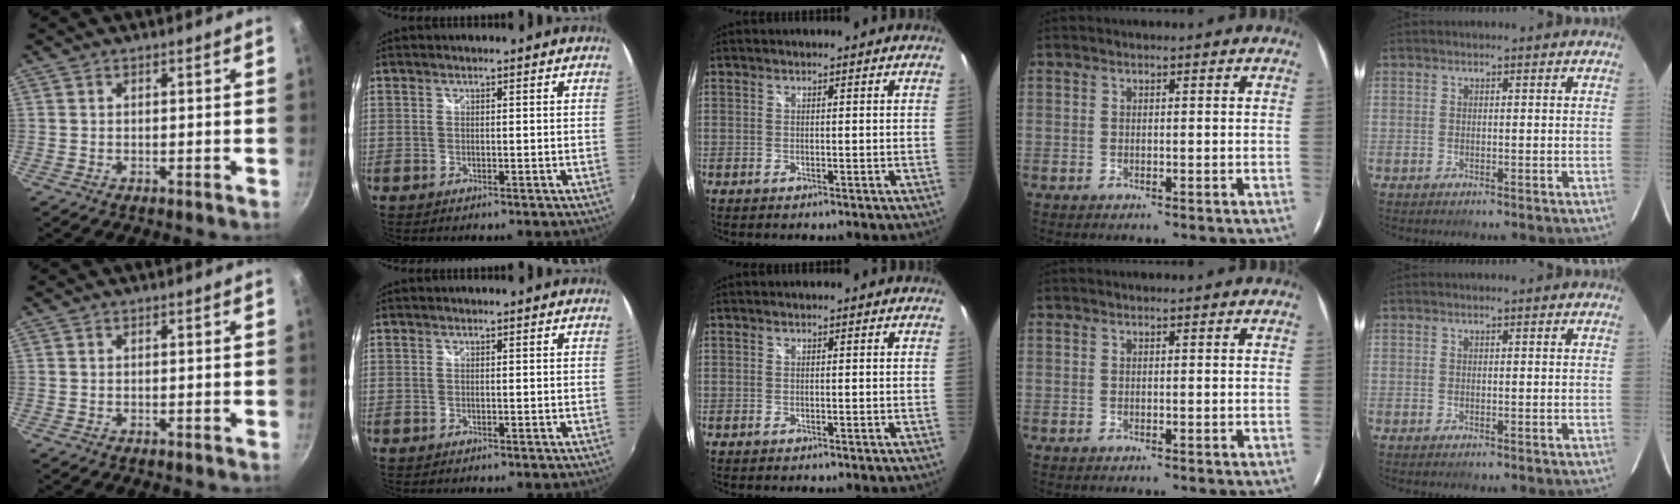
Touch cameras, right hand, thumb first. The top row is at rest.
{}